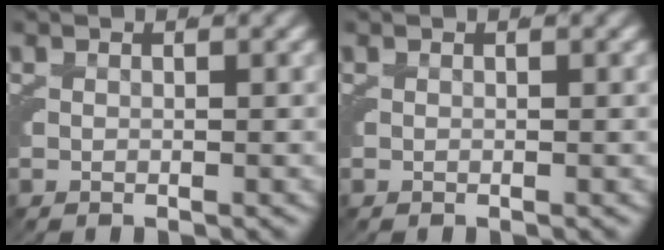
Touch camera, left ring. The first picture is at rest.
{"total": 0.0}